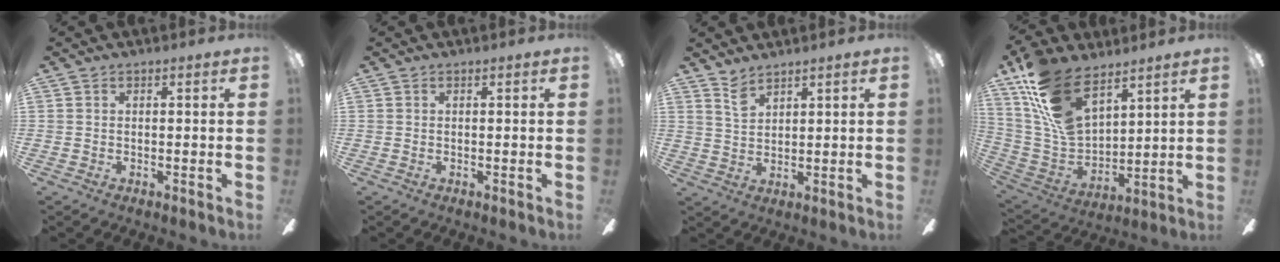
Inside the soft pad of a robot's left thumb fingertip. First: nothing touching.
{"total": 0.0}
{"total": 4.4, "force": [3.7, 1.5, 1.8], "torque": [-0.044, -0.012, 0.068]}
{"total": 19.5, "force": [12.5, 9.8, 11.3], "torque": [-0.252, -0.061, 0.232]}